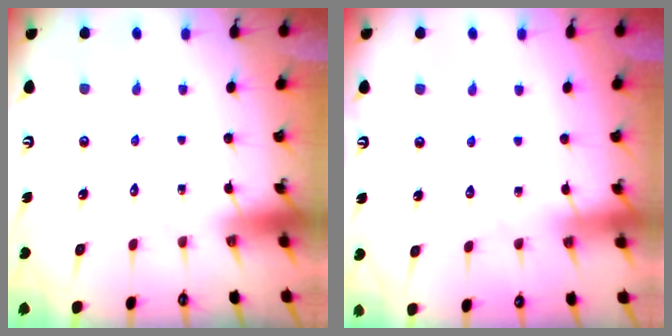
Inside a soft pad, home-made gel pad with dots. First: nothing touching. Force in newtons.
{"total": 2.4, "press": 2.4, "slide": 0.4}